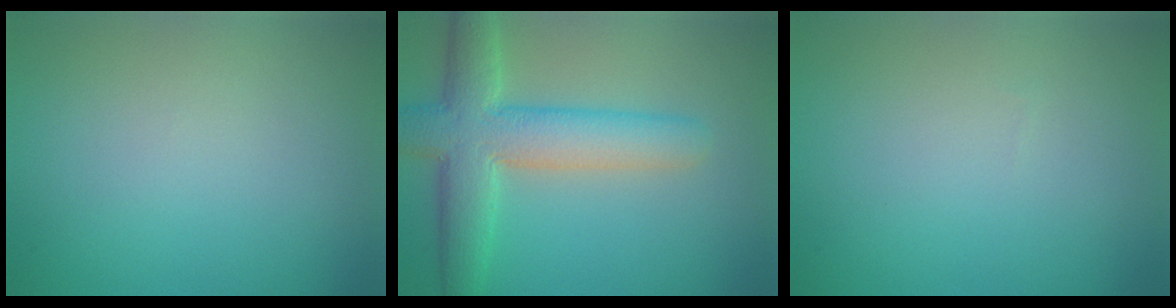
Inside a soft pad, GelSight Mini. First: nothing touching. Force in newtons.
{"total": 7.5, "press": 7.5, "slide": 0.2}
{"total": 0.0}